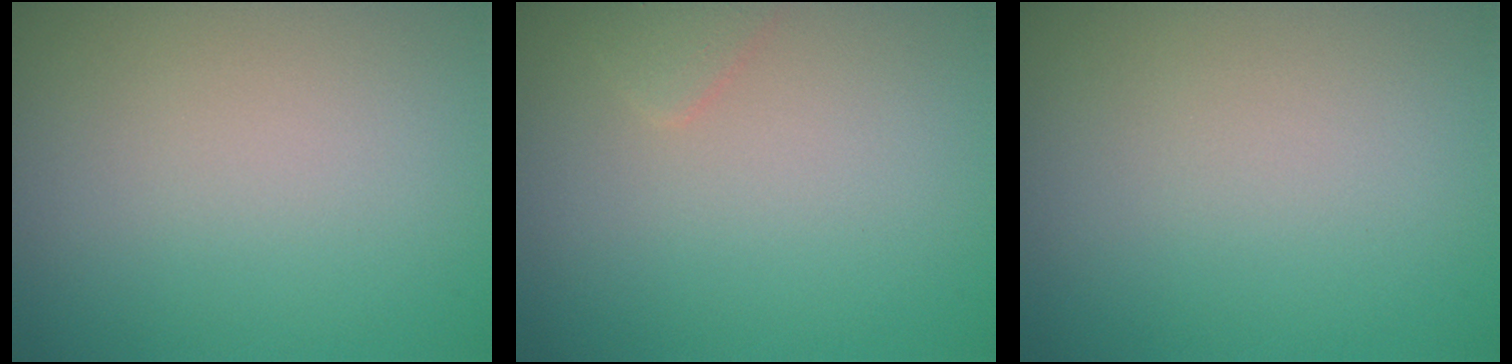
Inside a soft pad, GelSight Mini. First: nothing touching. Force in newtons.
{"total": 0.9, "press": 0.9, "slide": 0.1}
{"total": 0.0}